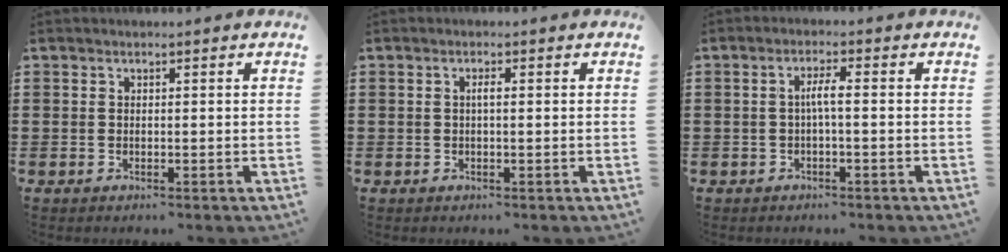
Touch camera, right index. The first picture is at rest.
{"total": 1.1, "force": [0.0, 0.2, 1.1], "torque": [-0.021, -0.001, -0.001]}
{"total": 2.7, "force": [-0.4, 0.2, 2.6], "torque": [-0.051, 0.001, -0.010]}